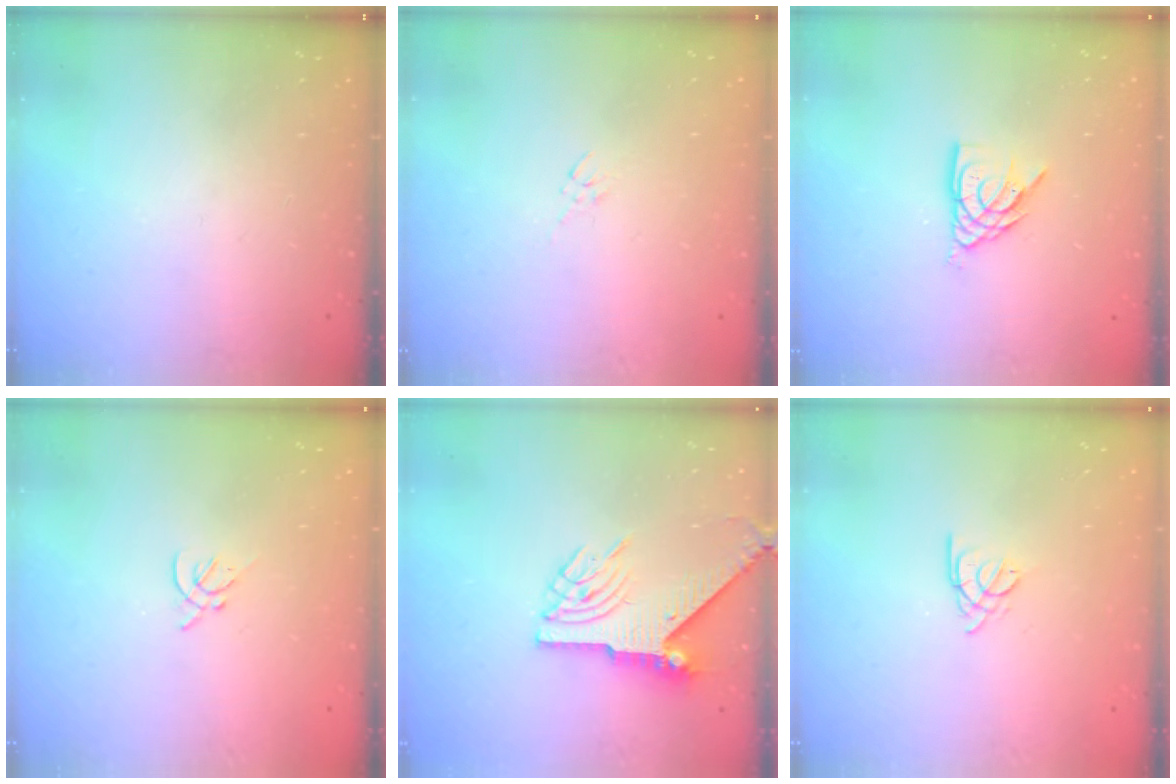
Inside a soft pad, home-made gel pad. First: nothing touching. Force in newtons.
{"total": 2.7, "press": 2.5, "slide": 0.9}
{"total": 7.9, "press": 7.8, "slide": 0.6}
{"total": 2.0, "press": 1.9, "slide": 0.5}
{"total": 7.9, "press": 7.9, "slide": 1.0}
{"total": 2.2, "press": 2.2, "slide": 0.5}